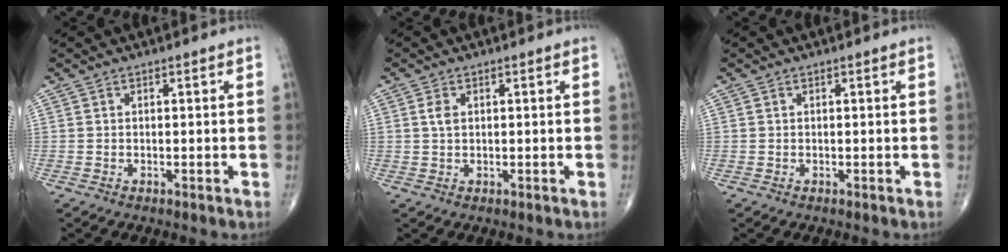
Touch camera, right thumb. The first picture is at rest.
{"total": 2.0, "force": [0.5, 1.2, 1.5], "torque": [-0.028, 0.001, 0.010]}
{"total": 0.0}